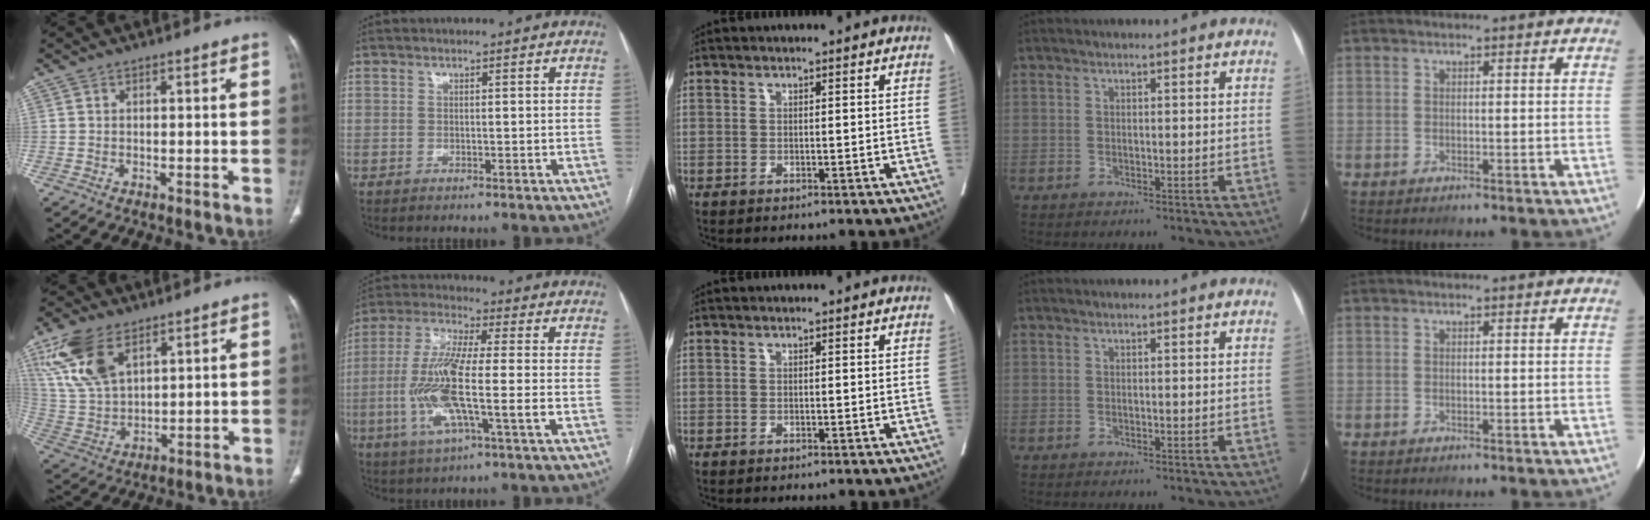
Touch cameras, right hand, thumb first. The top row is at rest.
{"thumb": {"total": 13.4, "force": [7.1, 7.1, 8.8], "torque": [-0.174, -0.016, 0.150]}, "index": {"total": 13.8, "force": [-2.7, 1.5, 13.5], "torque": [-0.281, -0.005, -0.054]}}